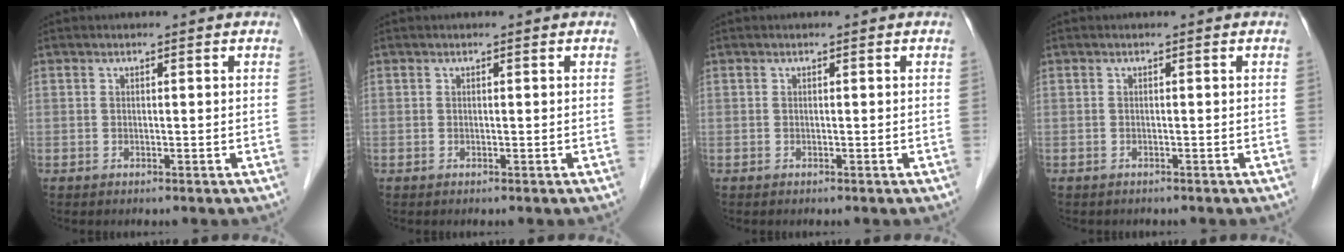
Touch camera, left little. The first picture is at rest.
{"total": 0.0}
{"total": 0.0}
{"total": 1.1, "force": [-0.9, 0.5, 0.4], "torque": [-0.018, 0.000, -0.009]}